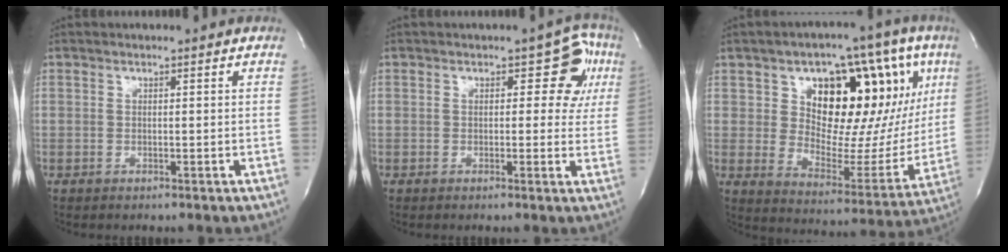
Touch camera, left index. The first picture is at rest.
{"total": 5.9, "force": [1.8, 3.5, 4.3], "torque": [-0.023, 0.022, 0.012]}
{"total": 21.1, "force": [8.1, 10.6, 16.3], "torque": [-0.207, 0.028, 0.127]}